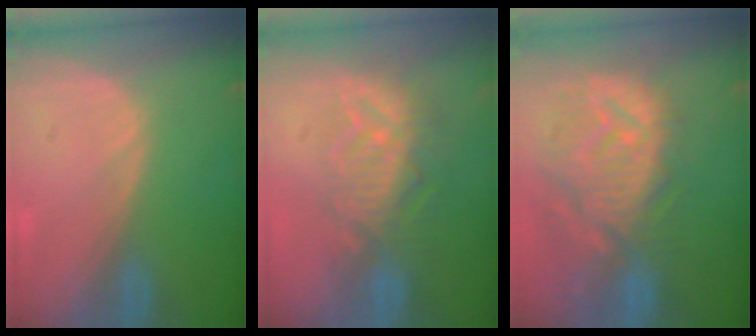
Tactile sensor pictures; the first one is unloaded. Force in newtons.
{"total": 9.3, "press": 8.1, "slide": 4.5}
{"total": 12.4, "press": 11.1, "slide": 5.6}